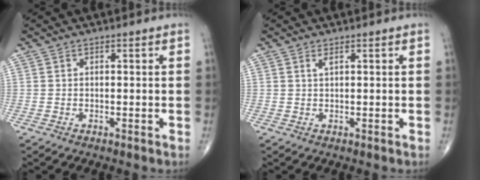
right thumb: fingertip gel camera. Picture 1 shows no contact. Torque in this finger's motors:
{"motor_torque": [-0.16, -0.01, 0.06, -0.02, -0.01]}